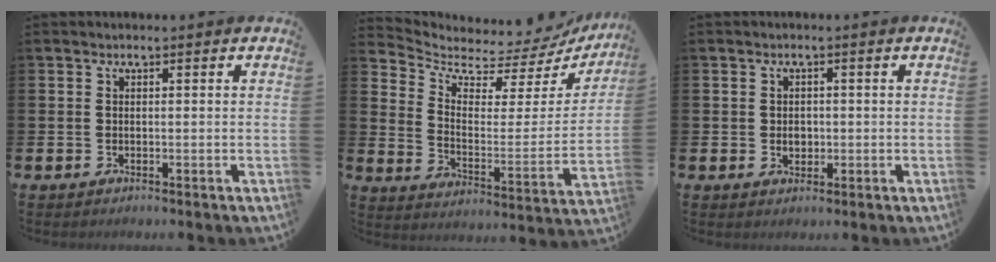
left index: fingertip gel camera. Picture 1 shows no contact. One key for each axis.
{"total": 5.1, "fx": 4.6, "fy": 2.2, "fz": 0.9, "tx": -0.039, "ty": -0.052, "tz": 0.068}
{"total": 1.8, "fx": -0.1, "fy": 1.5, "fz": 1.0, "tx": -0.005, "ty": 0.002, "tz": -0.007}